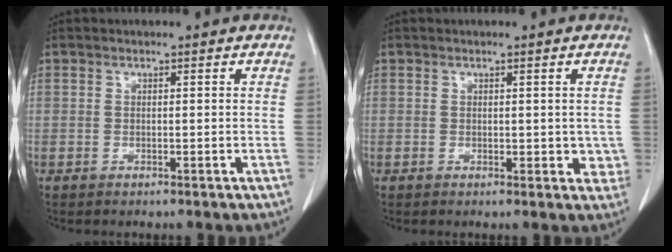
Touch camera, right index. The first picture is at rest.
{"total": 2.8, "force": [0.3, 1.9, 2.0], "torque": [-0.003, 0.000, 0.007]}